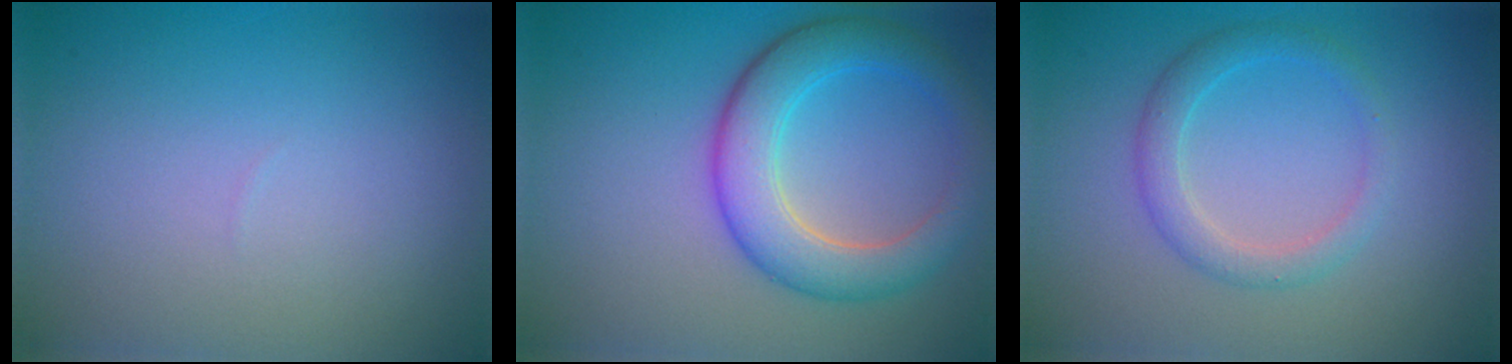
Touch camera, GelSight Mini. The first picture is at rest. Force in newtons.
{"total": 5.8, "press": 5.8, "slide": 0.2}
{"total": 2.4, "press": 2.4, "slide": 0.1}